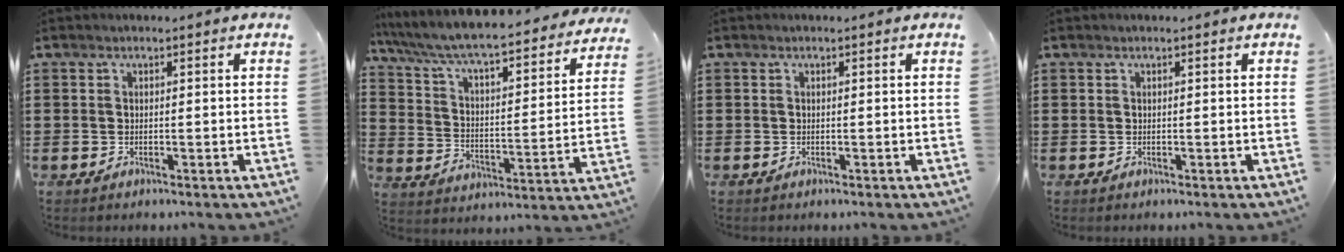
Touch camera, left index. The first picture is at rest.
{"total": 6.0, "force": [5.4, 0.1, 2.6], "torque": [-0.076, -0.051, 0.082]}
{"total": 0.0}
{"total": 0.0}